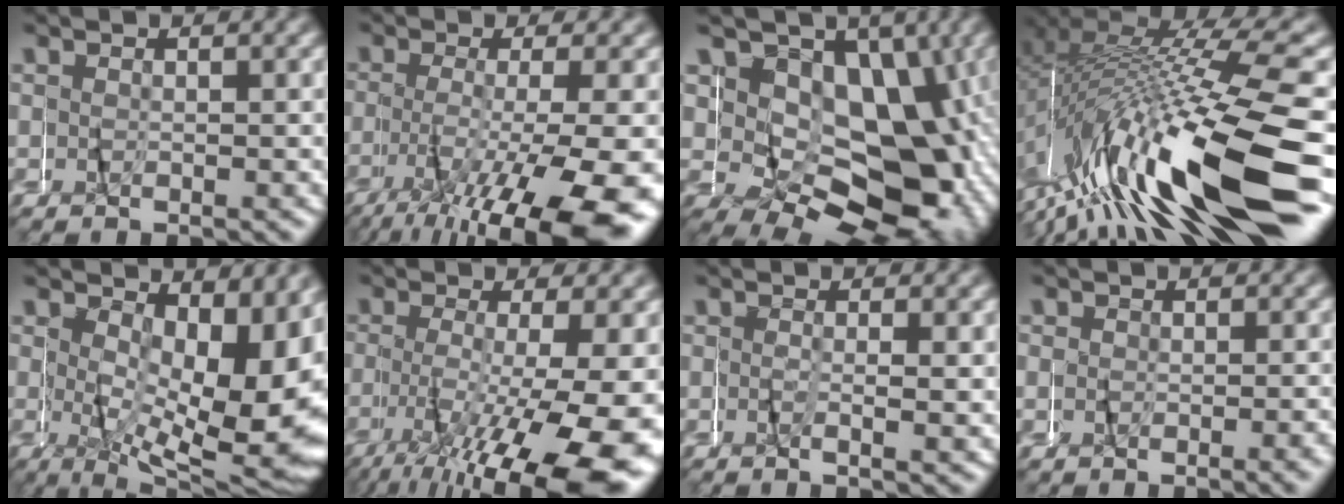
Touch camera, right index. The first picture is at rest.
{"total": 8.6, "force": [-3.7, 2.0, 7.6], "torque": [-0.121, -0.019, -0.047]}
{"total": 14.6, "force": [-2.1, 10.2, 10.2], "torque": [-0.166, -0.036, -0.017]}
{"total": 12.0, "force": [-4.8, 4.0, 10.2], "torque": [-0.191, 0.000, -0.071]}
{"total": 11.9, "force": [-0.6, 5.1, 10.7], "torque": [-0.128, -0.012, -0.002]}
{"total": 9.7, "force": [-3.3, 2.8, 8.7], "torque": [-0.132, -0.018, -0.039]}
{"total": 1.0, "force": [-0.6, -0.7, 0.2], "torque": [-0.017, -0.004, -0.014]}
{"total": 0.5, "force": [-0.5, 0.2, 0.1], "torque": [-0.004, -0.004, -0.009]}